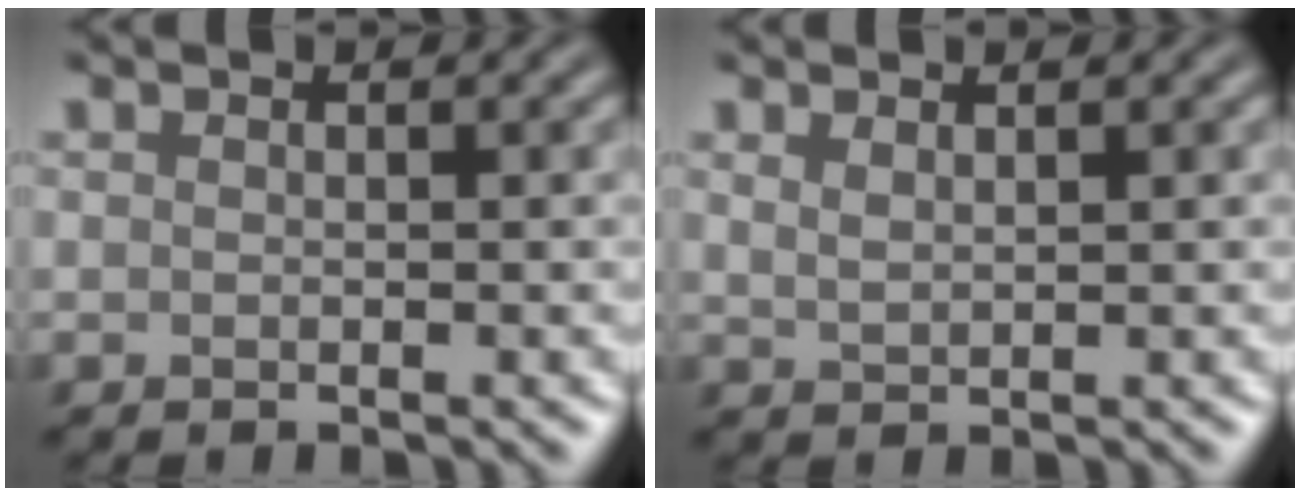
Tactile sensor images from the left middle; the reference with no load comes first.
{"total": 1.2, "force": [1.0, 0.4, 0.7], "torque": [-0.016, -0.002, 0.021]}